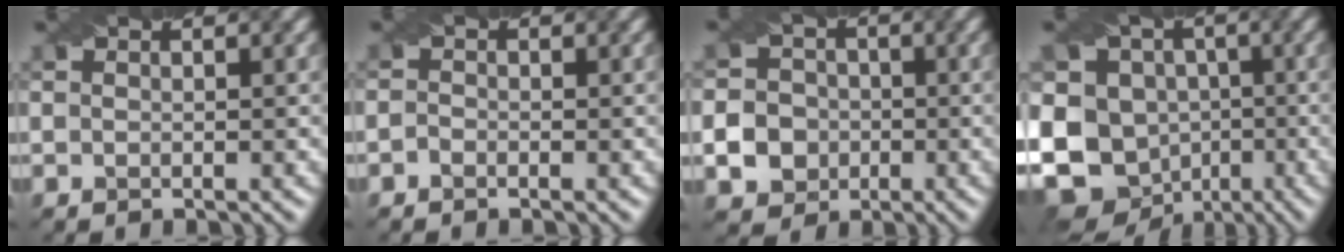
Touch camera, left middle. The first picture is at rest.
{"total": 1.9, "force": [-1.5, -0.6, -1.0], "torque": [-0.003, -0.005, -0.003]}
{"total": 4.3, "force": [-2.0, 3.8, 0.3], "torque": [-0.014, 0.006, -0.027]}
{"total": 15.1, "force": [-4.9, 12.8, 6.3], "torque": [-0.156, -0.020, -0.079]}